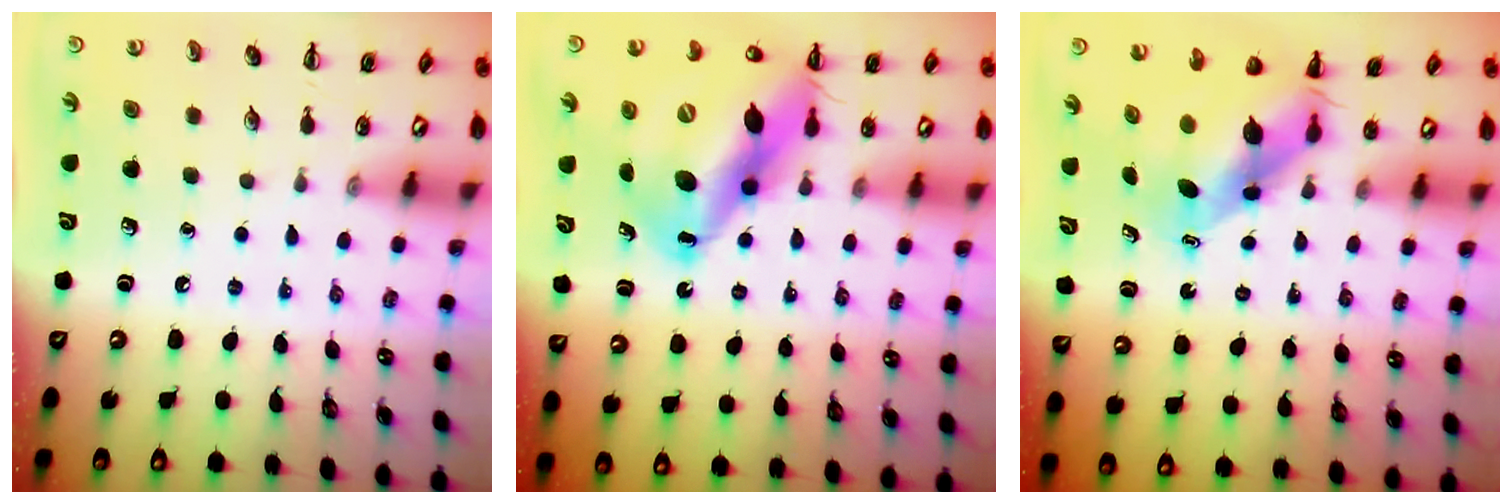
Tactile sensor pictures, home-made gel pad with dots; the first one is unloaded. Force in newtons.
{"total": 19.4, "press": 18.5, "slide": 5.6}
{"total": 5.9, "press": 5.7, "slide": 1.6}